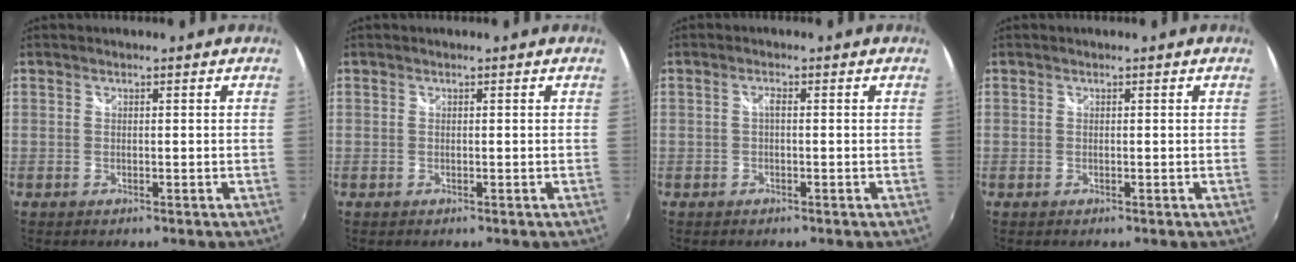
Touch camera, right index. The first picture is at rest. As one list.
[{"total": 0.0}, {"total": 1.0, "force": [-0.1, 0.3, 1.0], "torque": [-0.018, 0.004, -0.004]}, {"total": 0.0}]